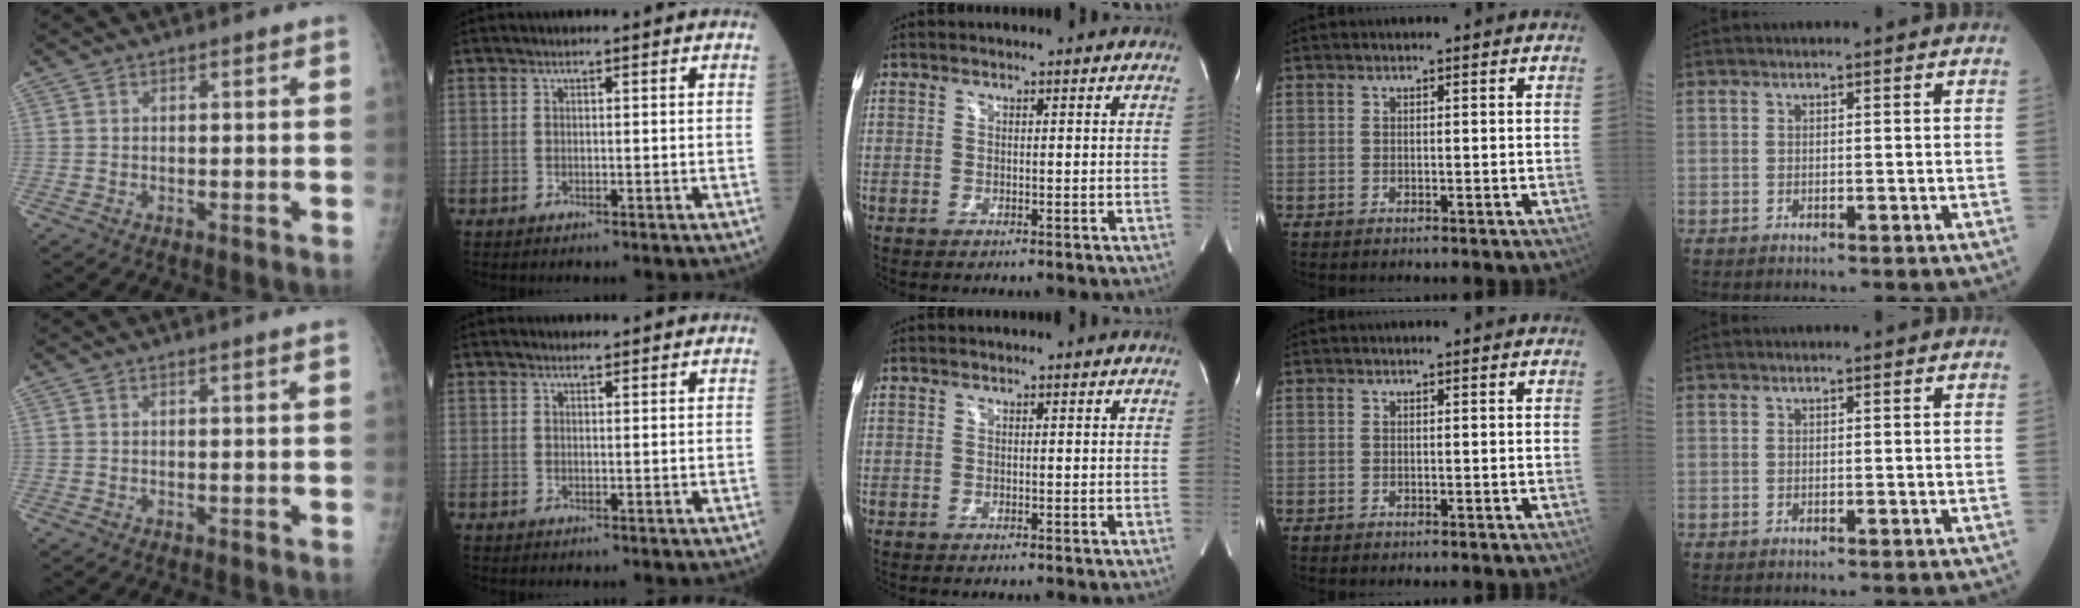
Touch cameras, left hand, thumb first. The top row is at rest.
{"thumb": {"total": 1.3, "force": [0.8, -0.2, 0.9], "torque": [-0.013, 0.000, 0.014]}, "index": {"total": 1.8, "force": [1.7, 0.3, 0.3], "torque": [-0.008, 0.007, 0.024]}}